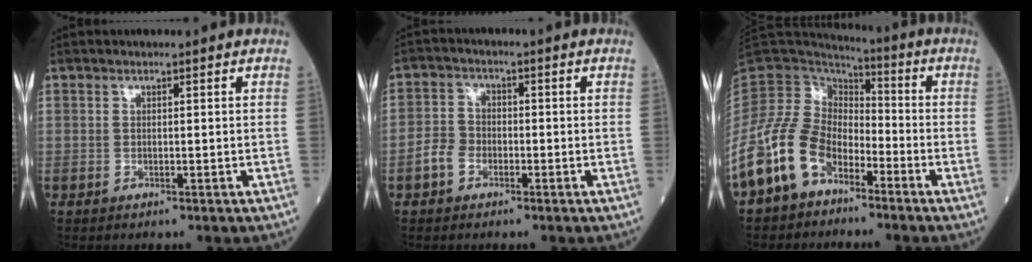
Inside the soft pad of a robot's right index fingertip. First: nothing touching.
{"total": 3.8, "force": [-1.8, 2.8, 1.7], "torque": [-0.035, 0.010, -0.038]}
{"total": 14.3, "force": [-8.6, 8.8, 7.3], "torque": [-0.176, 0.019, -0.174]}